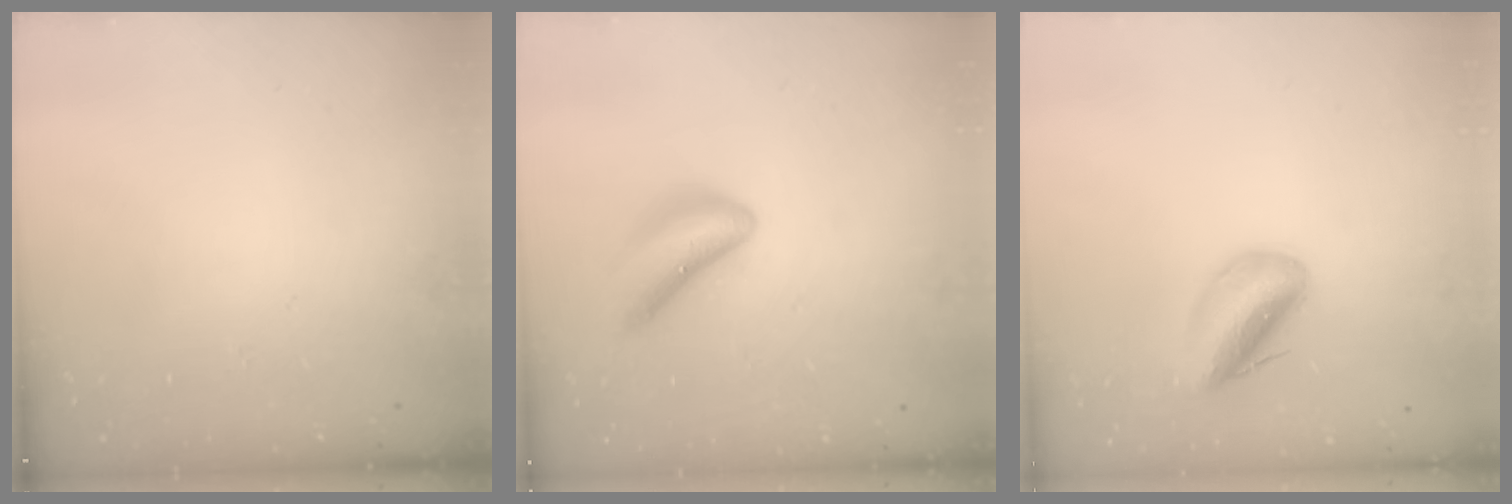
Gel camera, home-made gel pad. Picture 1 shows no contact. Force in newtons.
{"total": 10.1, "press": 10.0, "slide": 0.5}
{"total": 8.1, "press": 7.8, "slide": 2.2}